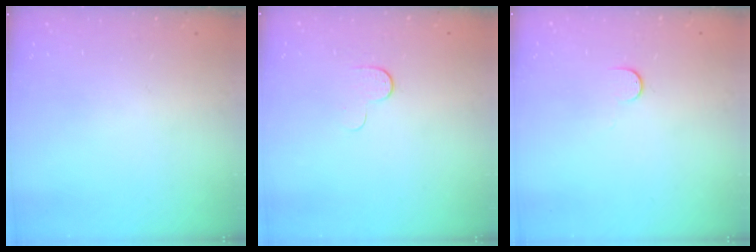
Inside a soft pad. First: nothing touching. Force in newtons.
{"total": 3.9, "press": 3.9, "slide": 0.3}
{"total": 4.9, "press": 4.9, "slide": 0.5}